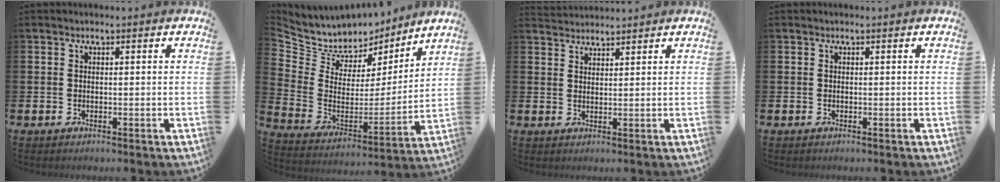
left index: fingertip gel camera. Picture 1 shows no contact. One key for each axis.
{"total": 9.3, "fx": 8.3, "fy": 4.2, "fz": 0.7, "tx": -0.077, "ty": -0.060, "tz": 0.149}
{"total": 2.5, "fx": 2.5, "fy": 0.4, "fz": -0.2, "tx": -0.002, "ty": -0.009, "tz": 0.047}
{"total": 0.0}